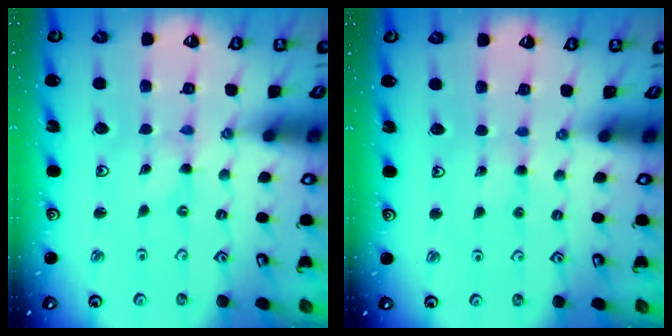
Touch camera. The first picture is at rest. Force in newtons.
{"total": 2.3, "press": 2.3, "slide": 0.3}